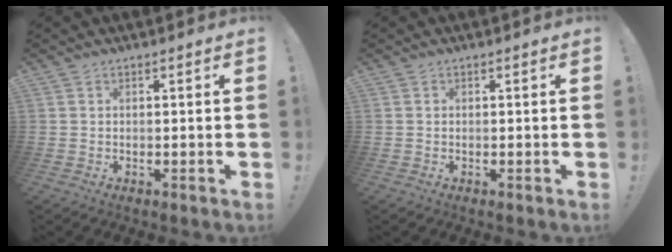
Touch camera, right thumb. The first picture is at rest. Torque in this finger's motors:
{"motor_torque": [0.00, -0.10, 0.34, -0.27, -0.02]}